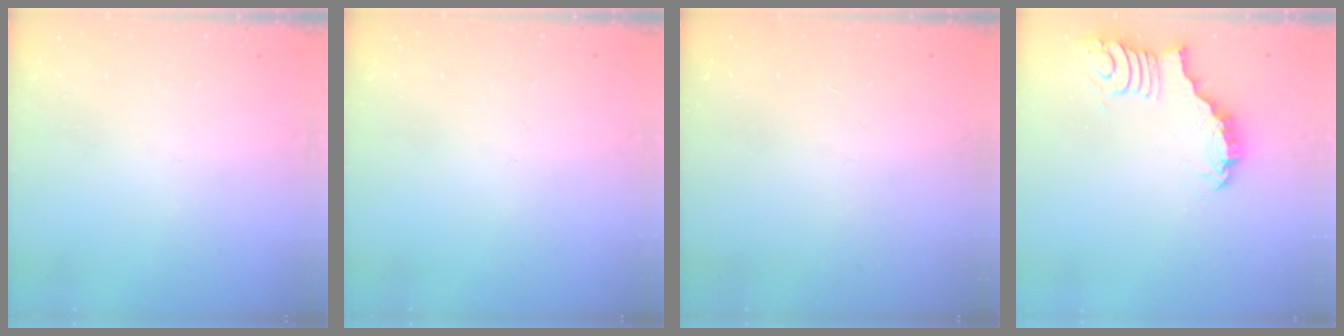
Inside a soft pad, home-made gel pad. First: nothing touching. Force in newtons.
{"total": 0.0}
{"total": 1.4, "press": 1.4, "slide": 0.1}
{"total": 3.3, "press": 3.3, "slide": 0.1}